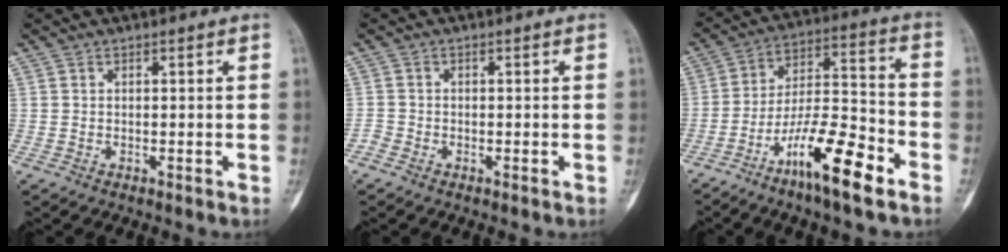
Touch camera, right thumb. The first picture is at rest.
{"total": 1.2, "force": [-1.0, 0.7, 0.2], "torque": [-0.005, 0.000, -0.026]}
{"total": 15.3, "force": [-8.9, 3.4, 12.0], "torque": [-0.220, 0.064, -0.156]}